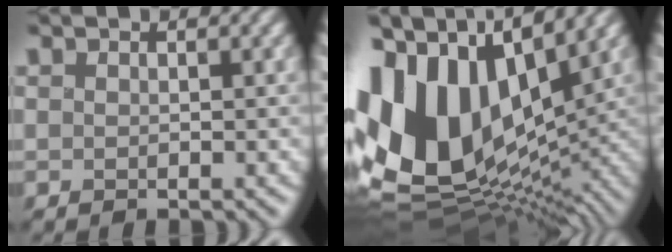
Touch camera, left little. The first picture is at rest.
{"total": 16.5, "force": [1.9, 11.0, 12.1], "torque": [-0.267, 0.015, 0.029]}